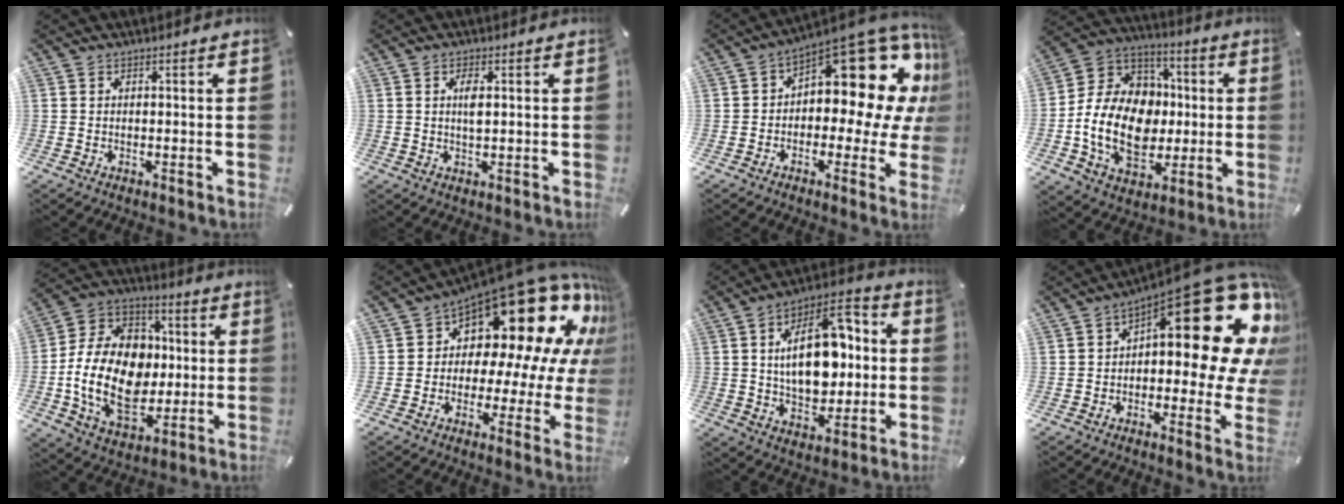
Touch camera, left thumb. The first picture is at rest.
{"total": 3.1, "force": [0.6, 1.0, 2.9], "torque": [-0.067, 0.001, 0.006]}
{"total": 18.1, "force": [8.6, 8.7, 13.4], "torque": [-0.161, -0.084, 0.140]}
{"total": 19.3, "force": [-3.2, 15.1, 11.6], "torque": [-0.249, 0.015, -0.049]}
{"total": 20.6, "force": [-2.5, 15.5, 13.3], "torque": [-0.282, 0.005, -0.040]}
{"total": 21.6, "force": [11.2, 11.6, 14.5], "torque": [-0.217, -0.101, 0.191]}
{"total": 18.7, "force": [1.9, 11.3, 14.8], "torque": [-0.251, 0.001, 0.028]}
{"total": 24.7, "force": [10.8, 11.0, 19.3], "torque": [-0.245, -0.084, 0.184]}